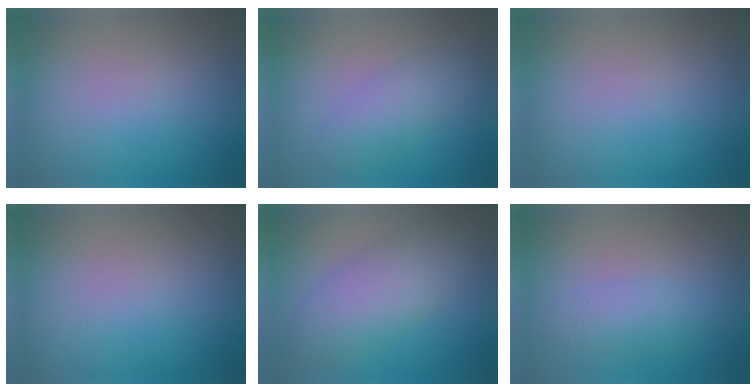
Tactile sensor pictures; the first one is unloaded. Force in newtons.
{"total": 2.6, "press": 2.6, "slide": 0.1}
{"total": 0.0}
{"total": 0.0}
{"total": 5.3, "press": 5.3, "slide": 0.1}
{"total": 1.0, "press": 1.0, "slide": 0.0}